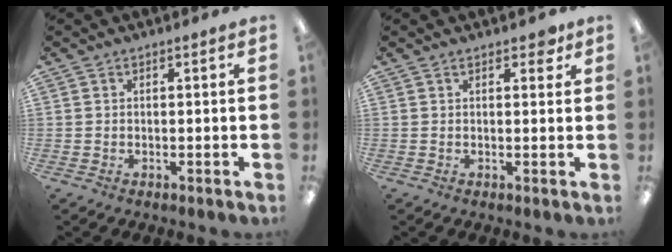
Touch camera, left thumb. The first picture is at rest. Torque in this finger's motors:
{"motor_torque": [0.37, 0.18, 0.28, -0.31, 0.00]}